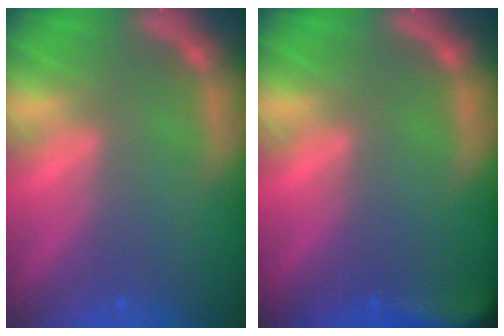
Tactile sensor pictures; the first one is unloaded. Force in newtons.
{"total": 5.0}